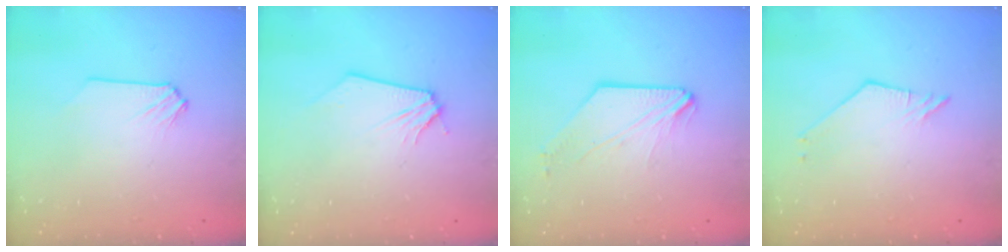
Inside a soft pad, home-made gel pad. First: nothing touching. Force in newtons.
{"total": 0.0}
{"total": 1.3, "press": 1.3, "slide": 0.3}
{"total": 2.5, "press": 2.5, "slide": 0.1}